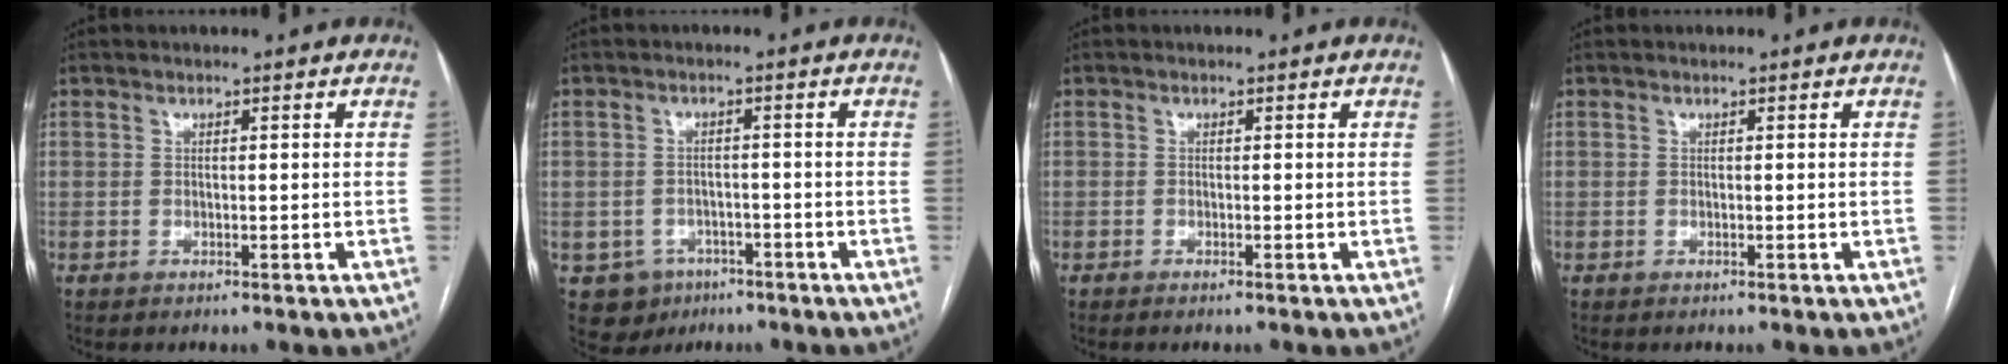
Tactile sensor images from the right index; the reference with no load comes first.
{"total": 5.4, "force": [-2.7, 4.6, 0.9], "torque": [-0.014, 0.007, -0.033]}
{"total": 0.7, "force": [-0.6, -0.1, 0.4], "torque": [-0.010, -0.002, -0.010]}
{"total": 0.0}